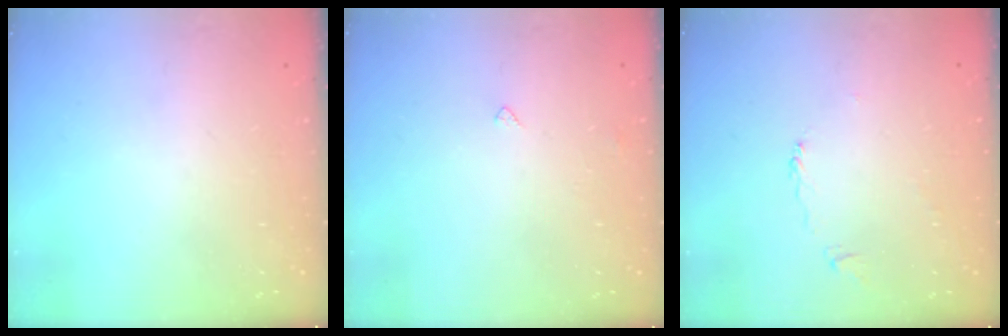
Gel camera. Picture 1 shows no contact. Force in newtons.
{"total": 2.8, "press": 2.7, "slide": 0.4}
{"total": 2.3, "press": 2.3, "slide": 0.3}